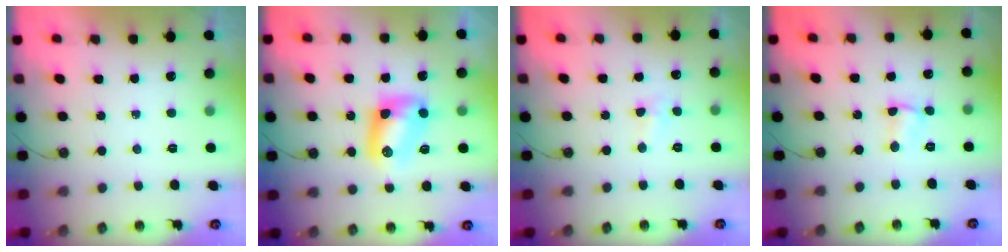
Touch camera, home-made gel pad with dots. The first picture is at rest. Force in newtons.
{"total": 8.9, "press": 8.9, "slide": 0.2}
{"total": 2.9, "press": 2.9, "slide": 0.4}
{"total": 1.2, "press": 1.1, "slide": 0.4}